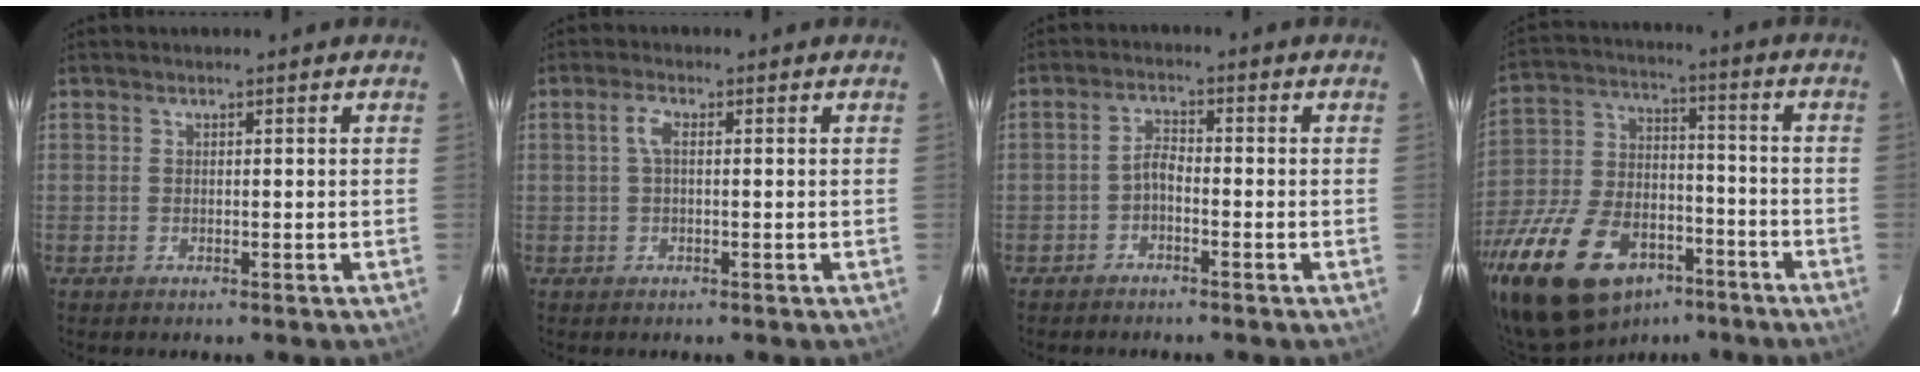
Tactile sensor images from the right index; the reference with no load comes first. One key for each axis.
{"total": 2.3, "fx": 0.2, "fy": 0.9, "fz": 2.1, "tx": -0.047, "ty": 0.008, "tz": 0.004}
{"total": 2.3, "fx": -1.6, "fy": 0.8, "fz": 1.5, "tx": -0.035, "ty": 0.010, "tz": -0.031}
{"total": 26.9, "fx": -16.4, "fy": 14.9, "fz": 15.3, "tx": -0.334, "ty": -0.010, "tz": -0.265}